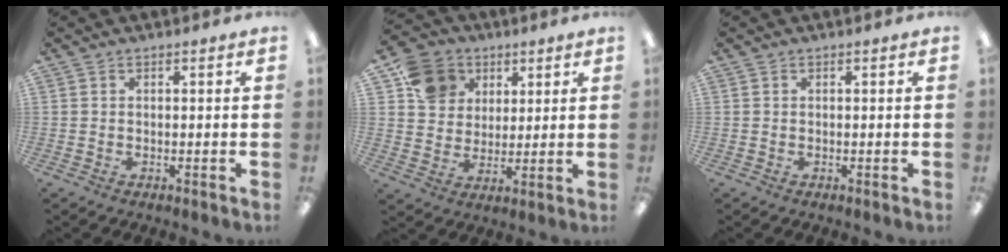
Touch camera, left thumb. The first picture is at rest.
{"total": 11.2, "force": [5.8, 9.1, 3.0], "torque": [-0.056, -0.024, 0.116]}
{"total": 0.0}